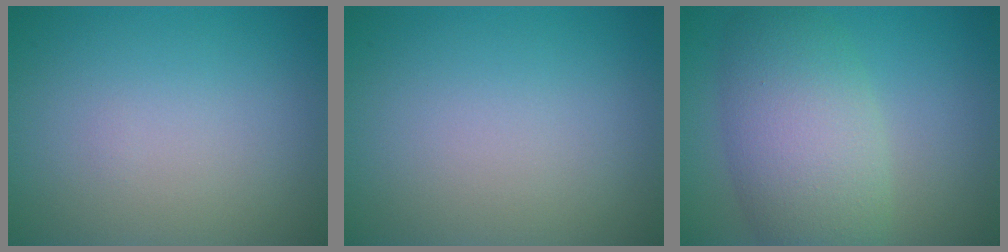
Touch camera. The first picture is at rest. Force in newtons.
{"total": 0.0}
{"total": 7.5, "press": 7.5, "slide": 0.2}